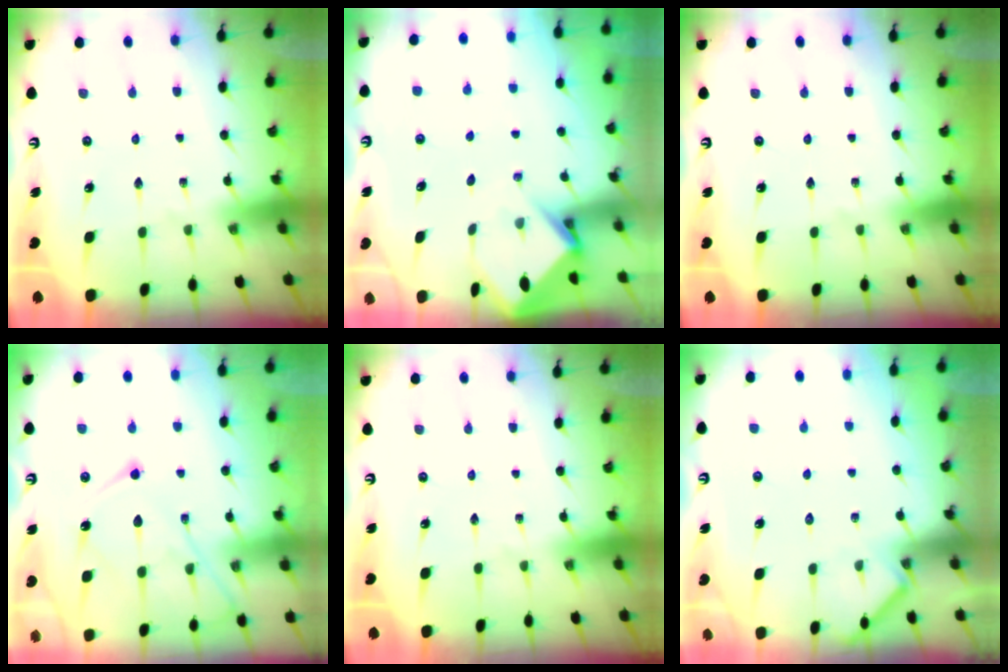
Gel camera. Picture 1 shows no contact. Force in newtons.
{"total": 3.5, "press": 3.5, "slide": 0.2}
{"total": 0.0}
{"total": 13.6, "press": 13.5, "slide": 1.5}
{"total": 0.0}
{"total": 2.8, "press": 2.8, "slide": 0.4}